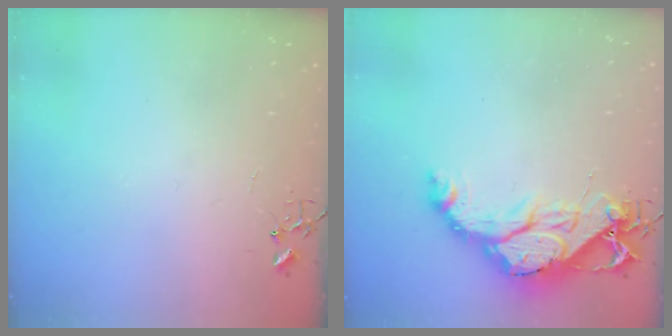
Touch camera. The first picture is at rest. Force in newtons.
{"total": 16.6, "press": 16.5, "slide": 1.3}